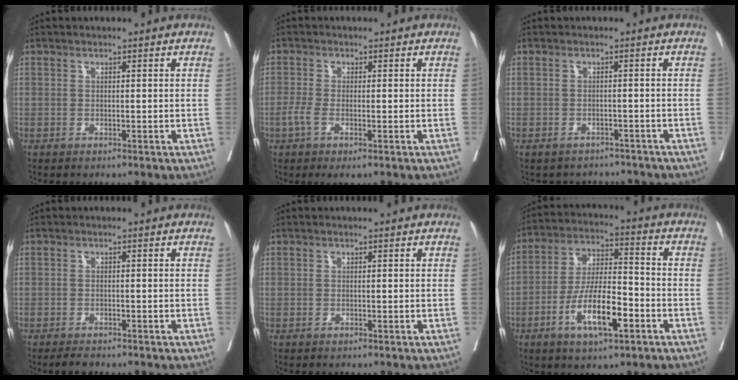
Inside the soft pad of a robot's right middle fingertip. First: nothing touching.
{"total": 3.7, "force": [-1.4, 0.9, 3.3], "torque": [-0.067, -0.008, -0.027]}
{"total": 5.3, "force": [-5.0, 1.6, -0.3], "torque": [0.011, 0.015, -0.058]}
{"total": 1.6, "force": [-1.4, 0.4, 0.6], "torque": [-0.012, -0.002, -0.019]}
{"total": 0.0}
{"total": 11.2, "force": [-4.8, 2.8, 9.7], "torque": [-0.186, -0.001, -0.087]}